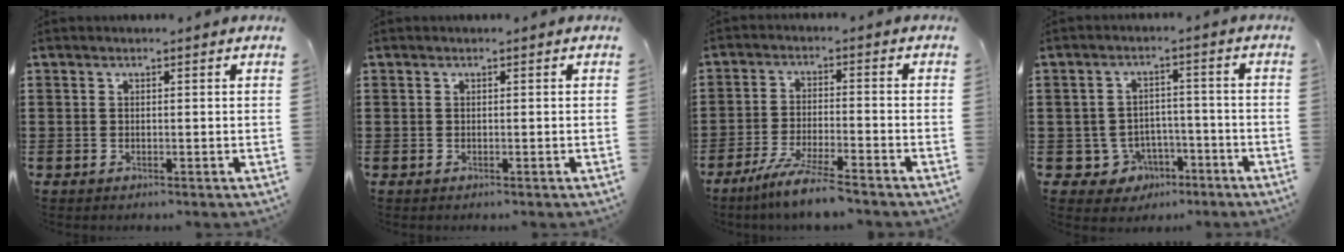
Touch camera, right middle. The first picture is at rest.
{"total": 0.0}
{"total": 6.1, "force": [-5.2, -0.2, 3.3], "torque": [-0.070, -0.016, -0.098]}
{"total": 4.4, "force": [-2.8, 3.2, 1.1], "torque": [-0.036, 0.008, -0.058]}